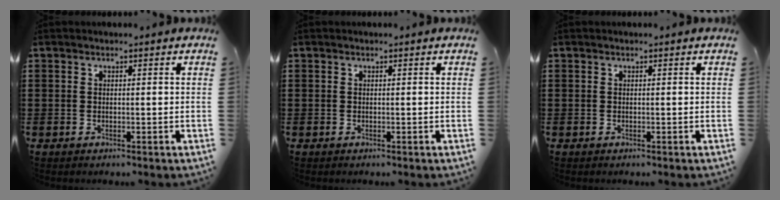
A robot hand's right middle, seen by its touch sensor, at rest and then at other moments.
{"total": 0.0}
{"total": 0.0}